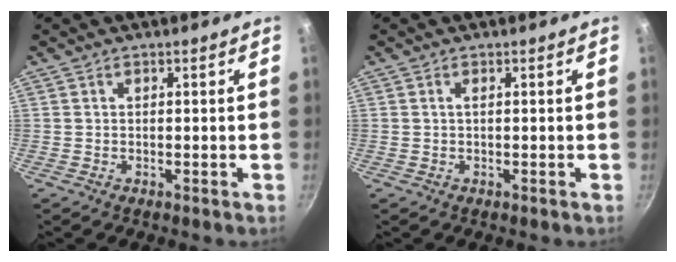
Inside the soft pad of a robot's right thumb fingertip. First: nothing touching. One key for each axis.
{"total": 0.6, "fx": 0.2, "fy": 0.2, "fz": 0.6, "tx": -0.012, "ty": 0.002, "tz": 0.002}